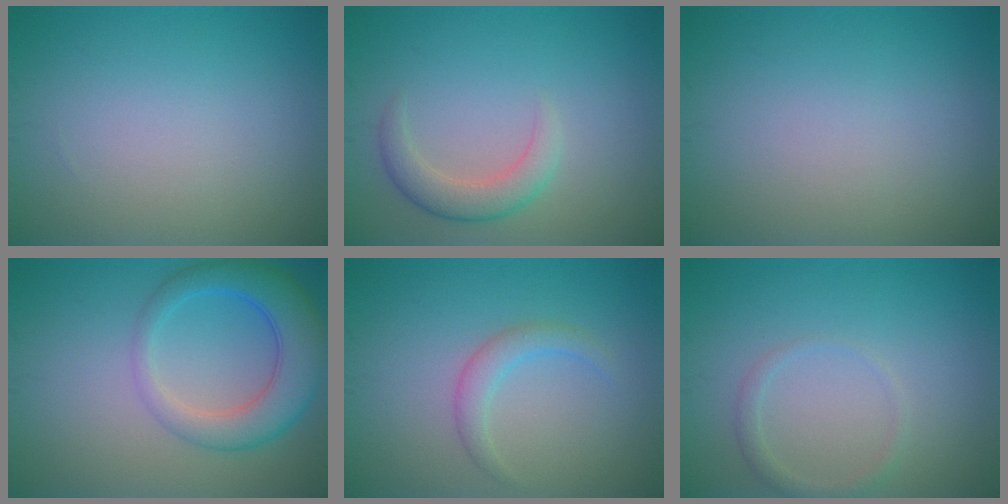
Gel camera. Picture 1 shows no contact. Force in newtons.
{"total": 2.8, "press": 2.8, "slide": 0.2}
{"total": 0.0}
{"total": 5.7, "press": 5.7, "slide": 0.4}
{"total": 1.9, "press": 1.9, "slide": 0.1}
{"total": 1.3, "press": 1.3, "slide": 0.0}